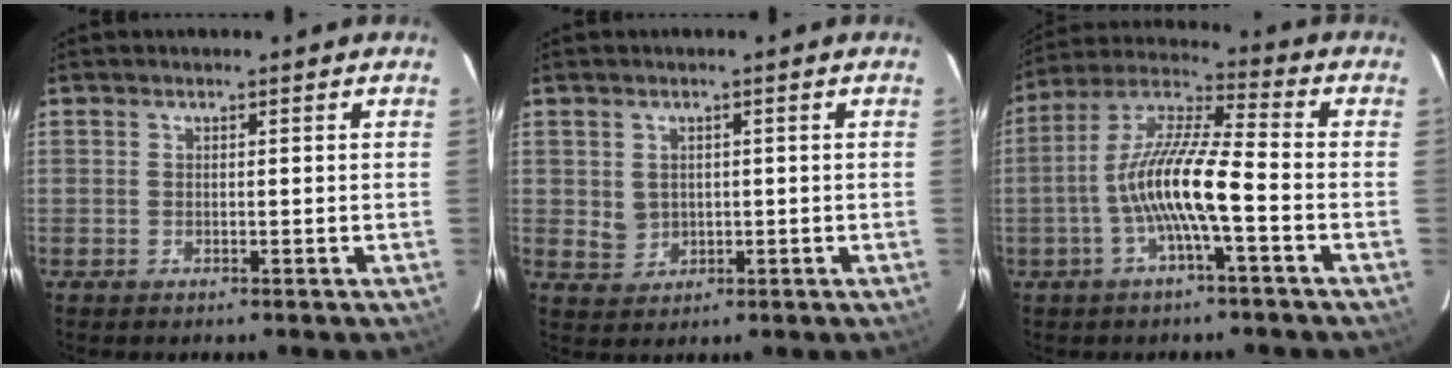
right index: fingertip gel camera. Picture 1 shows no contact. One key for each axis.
{"total": 3.3, "fx": 0.4, "fy": 3.2, "fz": 0.9, "tx": -0.019, "ty": 0.002, "tz": 0.015}
{"total": 11.8, "fx": -3.5, "fy": 1.2, "fz": 11.3, "tx": -0.226, "ty": 0.010, "tz": -0.070}